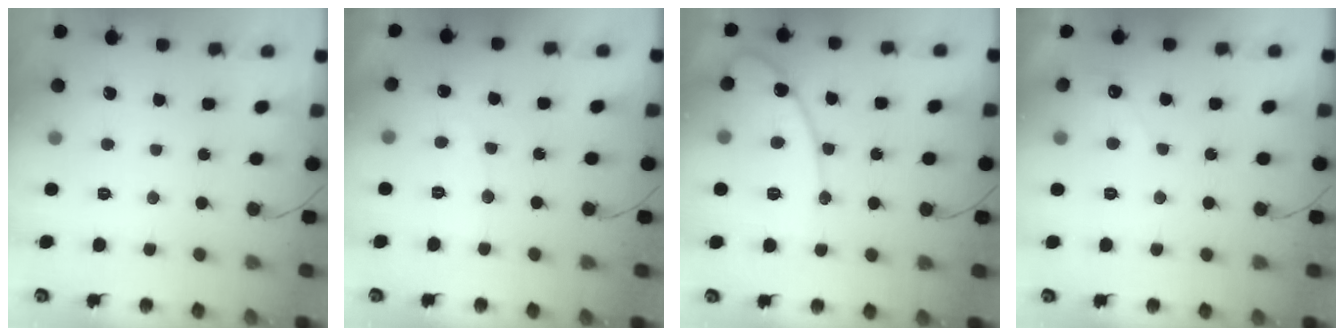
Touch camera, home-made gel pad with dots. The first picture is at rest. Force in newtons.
{"total": 3.7, "press": 3.6, "slide": 0.2}
{"total": 13.9, "press": 13.9, "slide": 1.1}
{"total": 2.8, "press": 2.8, "slide": 0.2}